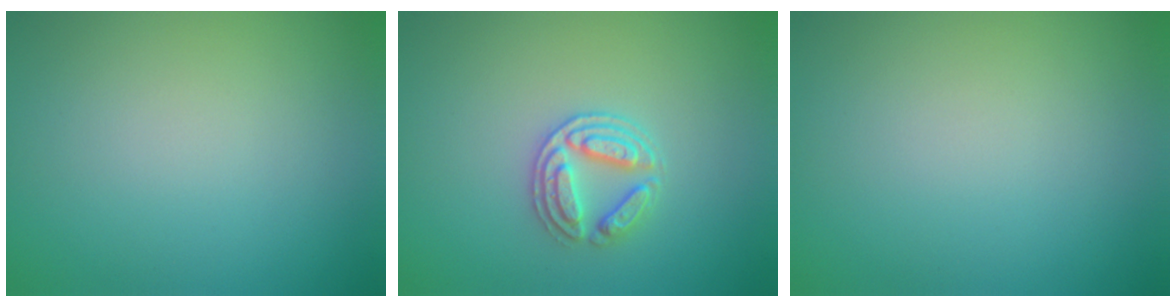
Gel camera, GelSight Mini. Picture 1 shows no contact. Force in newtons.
{"total": 2.9, "press": 2.7, "slide": 1.0}
{"total": 0.0}